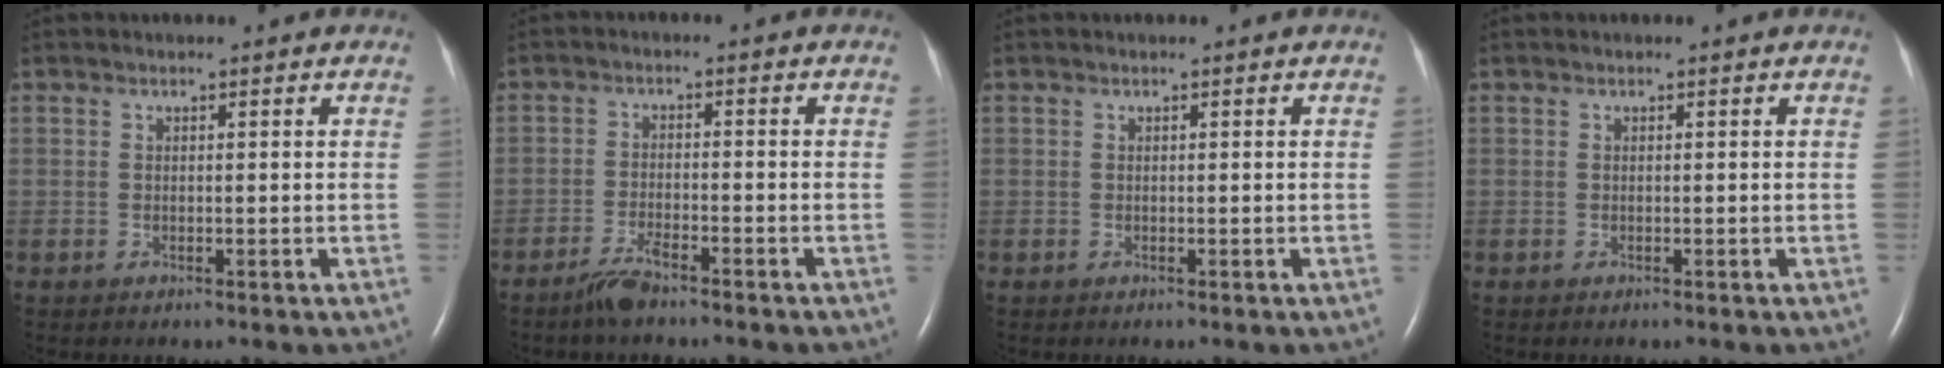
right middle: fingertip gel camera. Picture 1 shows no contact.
{"total": 3.8, "force": [-3.1, 0.4, 2.1], "torque": [-0.050, -0.004, -0.058]}
{"total": 0.0}
{"total": 0.0}